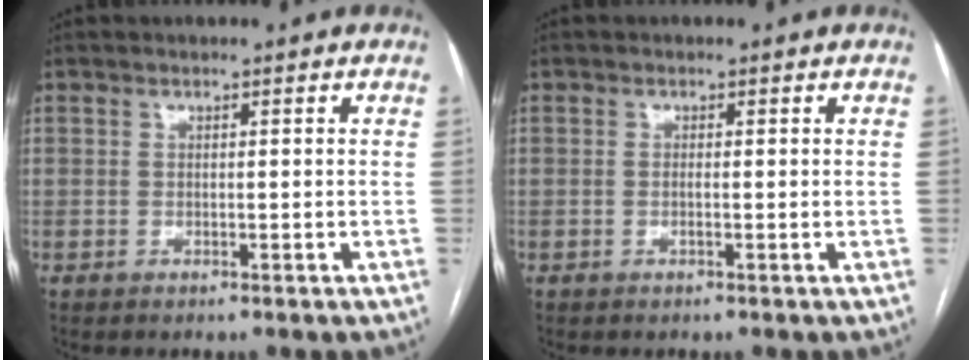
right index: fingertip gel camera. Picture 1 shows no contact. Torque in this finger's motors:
{"motor_torque": [-0.03, 0.28, -0.04, 0.00]}